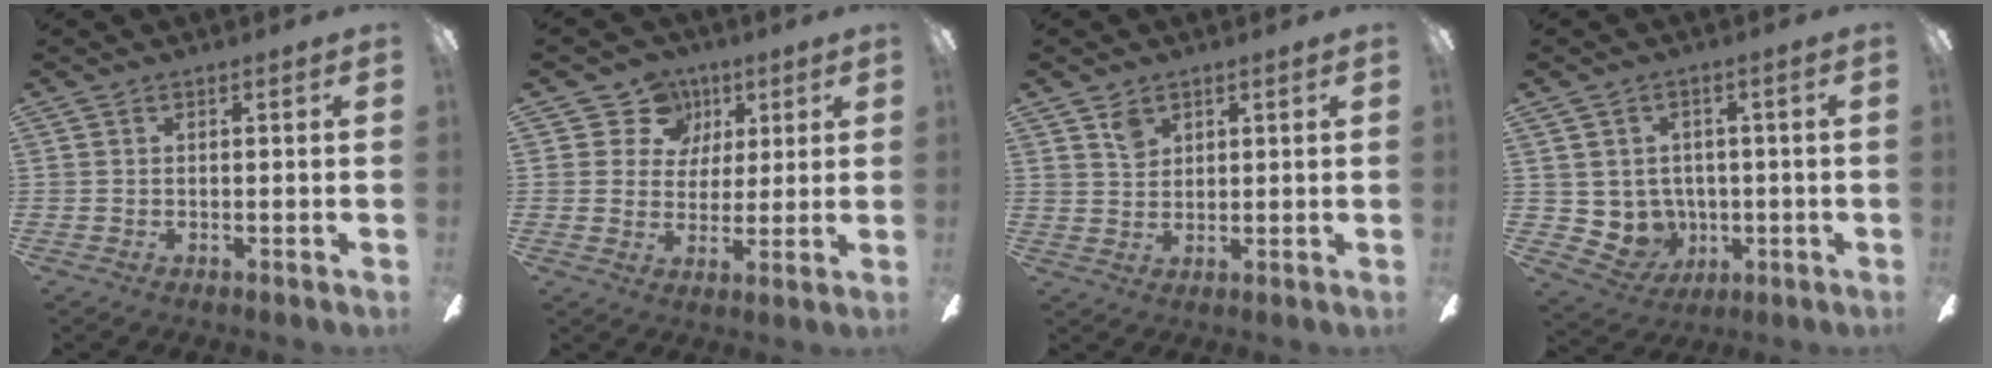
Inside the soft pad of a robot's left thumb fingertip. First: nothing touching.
{"total": 9.2, "force": [4.5, 8.0, 1.2], "torque": [-0.027, -0.025, 0.083]}
{"total": 3.2, "force": [2.4, 1.9, 1.0], "torque": [-0.009, -0.009, 0.044]}
{"total": 5.7, "force": [1.2, 5.5, 0.3], "torque": [-0.037, -0.015, 0.030]}